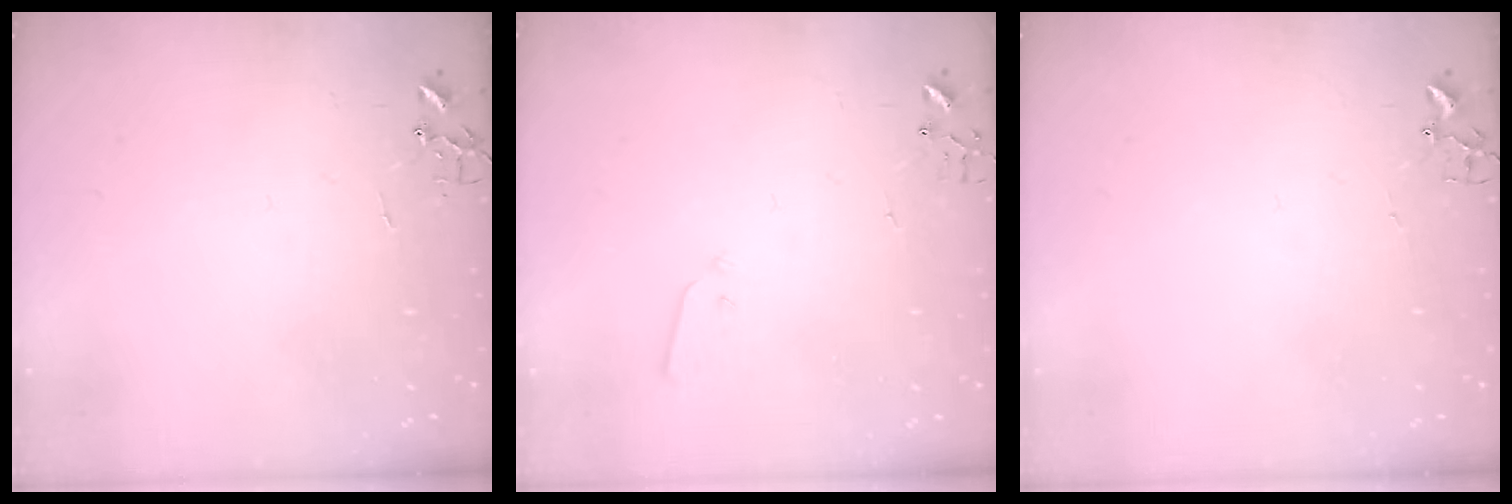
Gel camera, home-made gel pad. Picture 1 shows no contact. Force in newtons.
{"total": 2.8, "press": 2.7, "slide": 0.4}
{"total": 1.8, "press": 1.8, "slide": 0.2}